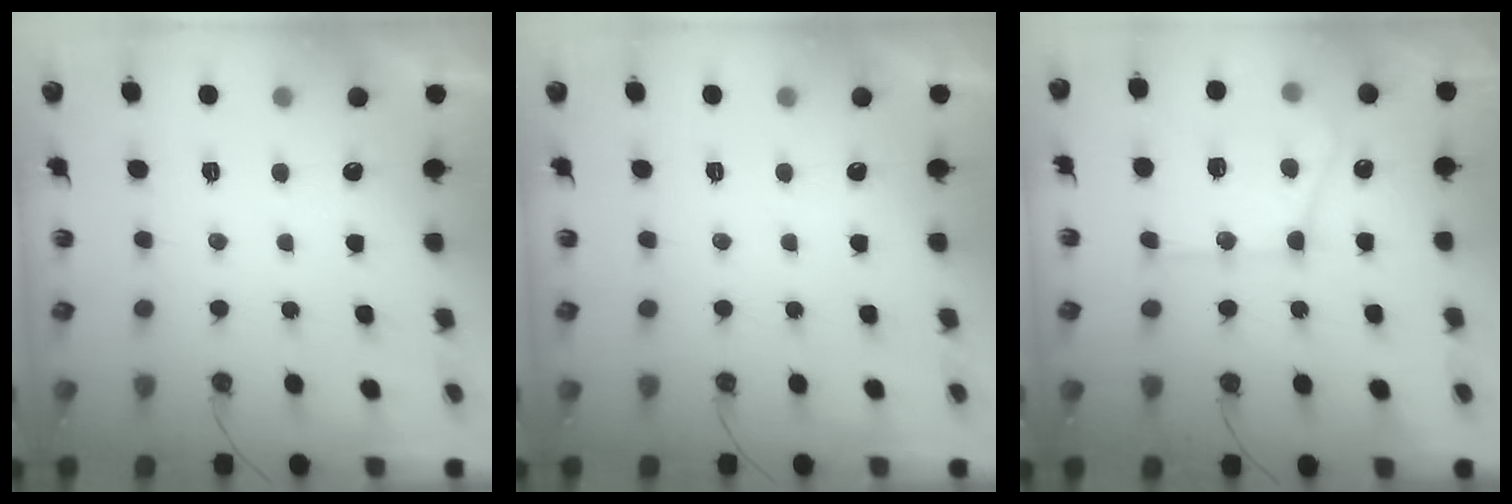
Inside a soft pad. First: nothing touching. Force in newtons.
{"total": 0.0}
{"total": 17.3, "press": 17.2, "slide": 1.4}